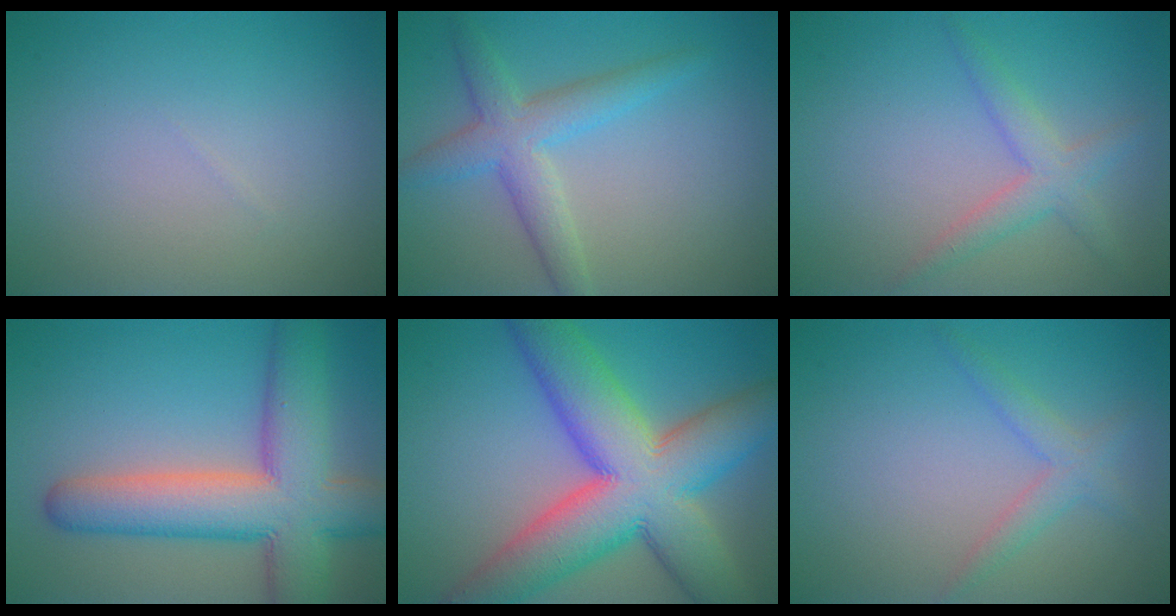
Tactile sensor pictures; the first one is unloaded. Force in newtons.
{"total": 4.2, "press": 4.2, "slide": 0.1}
{"total": 2.7, "press": 2.7, "slide": 0.1}
{"total": 10.5, "press": 10.5, "slide": 0.3}
{"total": 13.6, "press": 13.6, "slide": 0.6}
{"total": 2.1, "press": 2.1, "slide": 0.1}